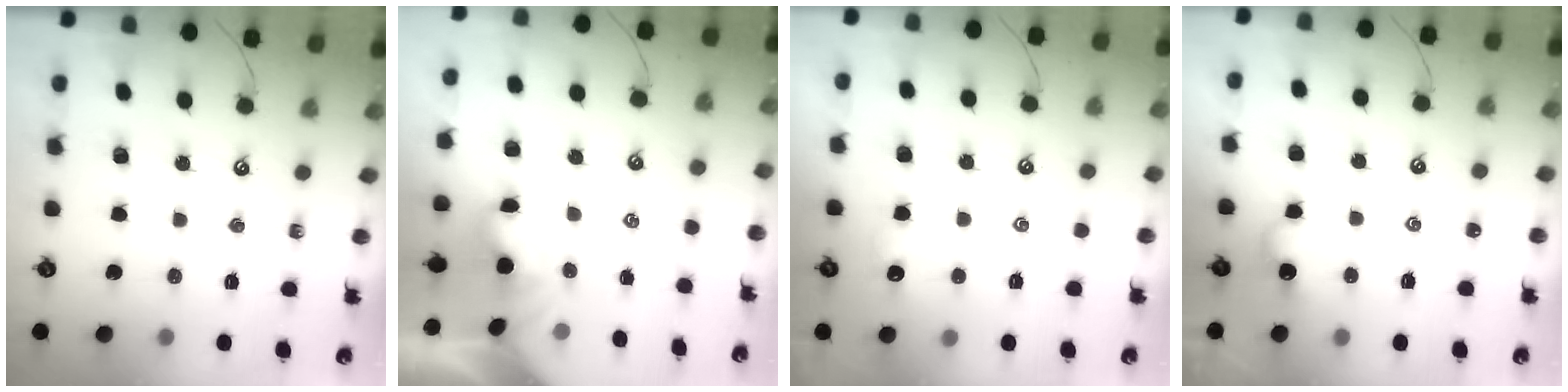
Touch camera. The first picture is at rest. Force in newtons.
{"total": 2.0, "press": 2.0, "slide": 0.5}
{"total": 0.7, "press": 0.6, "slide": 0.3}
{"total": 2.1, "press": 2.1, "slide": 0.5}